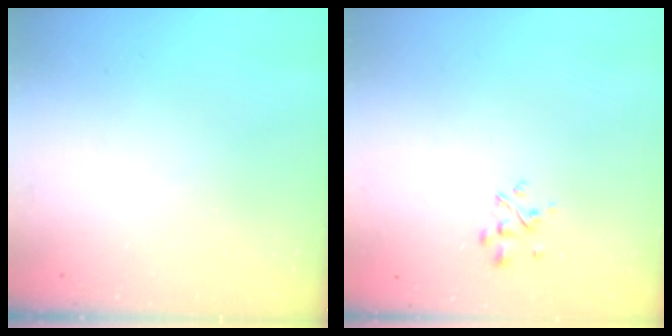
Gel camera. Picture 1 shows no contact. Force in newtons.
{"total": 2.7, "press": 2.6, "slide": 0.9}